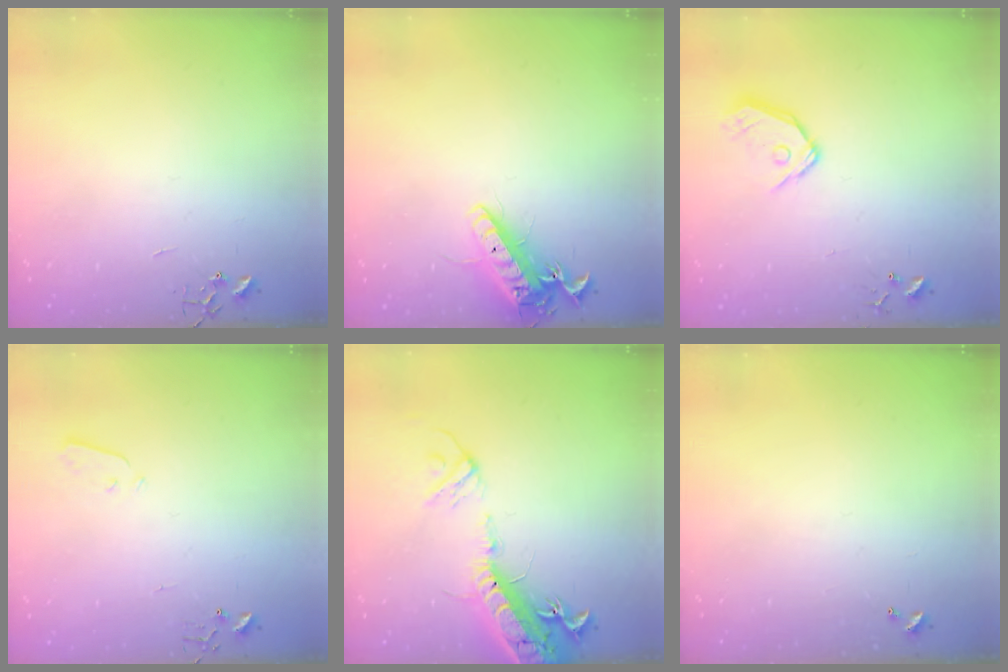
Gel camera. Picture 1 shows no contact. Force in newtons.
{"total": 15.4, "press": 15.1, "slide": 2.8}
{"total": 10.3, "press": 10.2, "slide": 1.4}
{"total": 3.0, "press": 2.9, "slide": 0.3}
{"total": 20.7, "press": 20.1, "slide": 4.8}
{"total": 0.0}